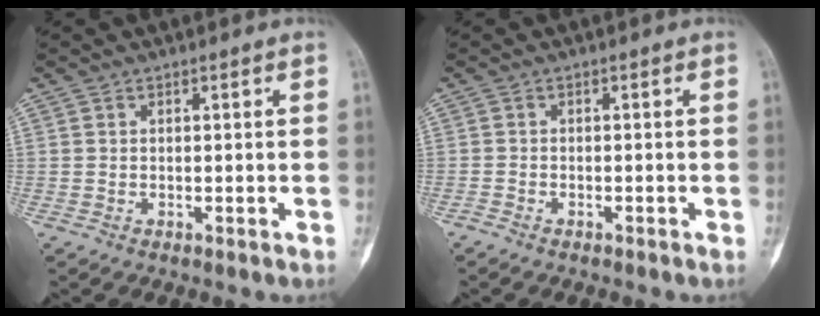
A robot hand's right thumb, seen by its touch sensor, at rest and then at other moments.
{"total": 1.1, "force": [-0.9, 0.3, 0.4], "torque": [-0.009, 0.002, -0.019]}